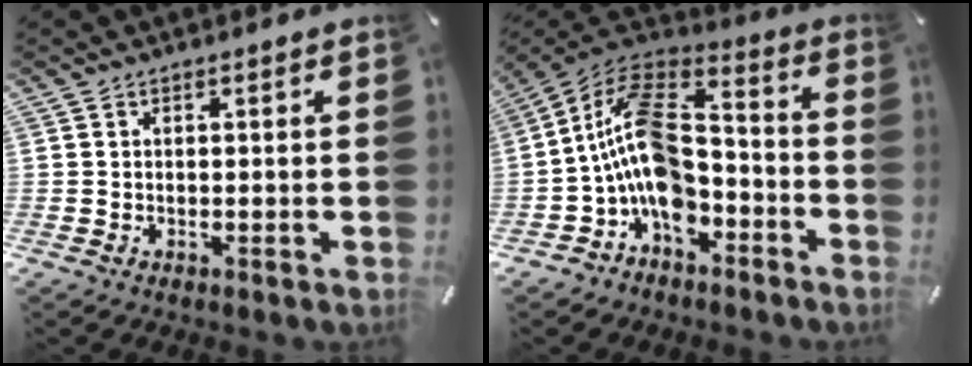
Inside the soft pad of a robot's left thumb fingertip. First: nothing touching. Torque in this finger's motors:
{"motor_torque": [0.34, 2.37, 1.44, 1.33, 0.34]}